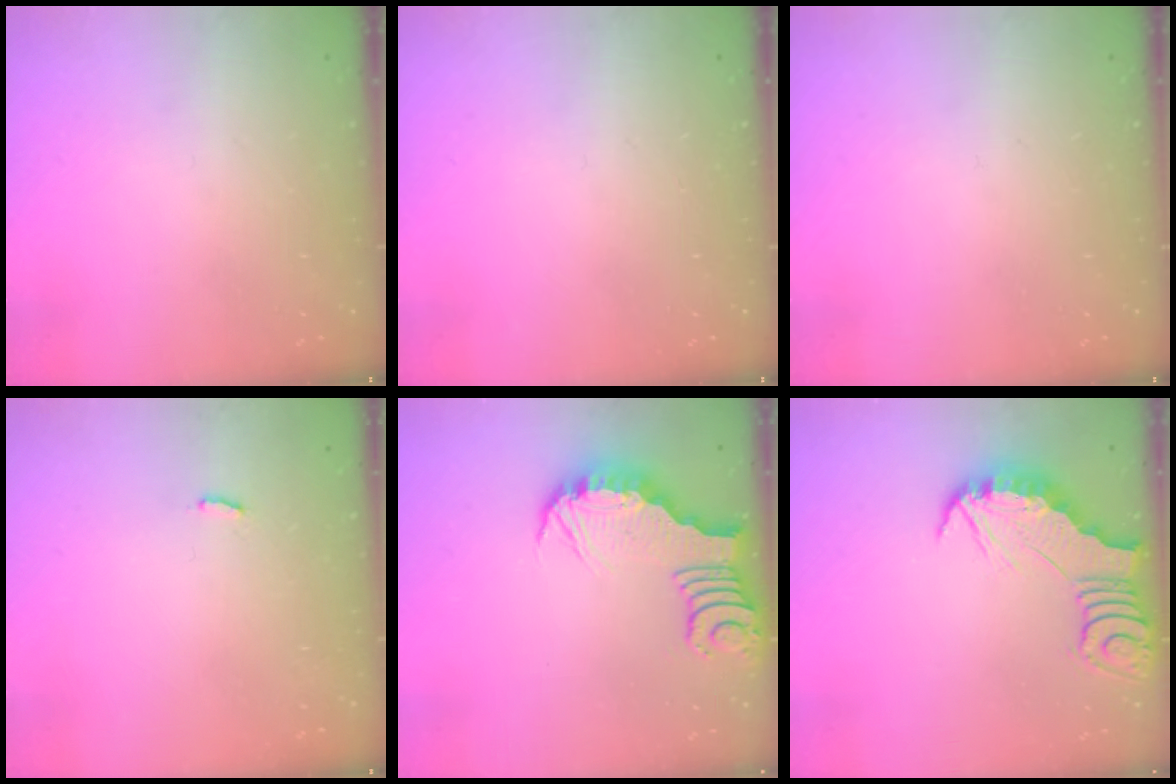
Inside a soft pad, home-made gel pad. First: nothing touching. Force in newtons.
{"total": 0.0}
{"total": 0.0}
{"total": 2.2, "press": 2.2, "slide": 0.2}
{"total": 3.6, "press": 3.6, "slide": 0.2}
{"total": 2.8, "press": 2.8, "slide": 0.3}